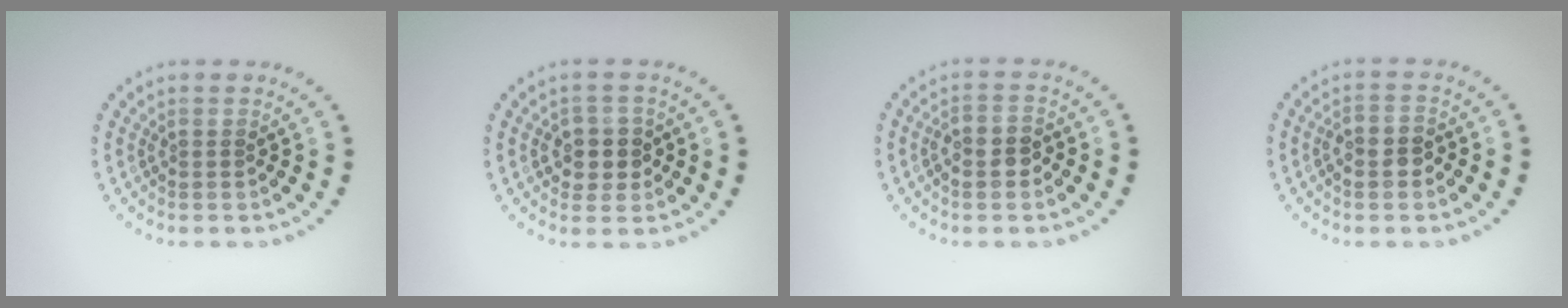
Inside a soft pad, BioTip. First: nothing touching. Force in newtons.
{"total": 2.9, "press": 2.7, "slide": 0.9}
{"total": 2.2, "press": 2.1, "slide": 0.8}
{"total": 2.2, "press": 2.1, "slide": 0.8}